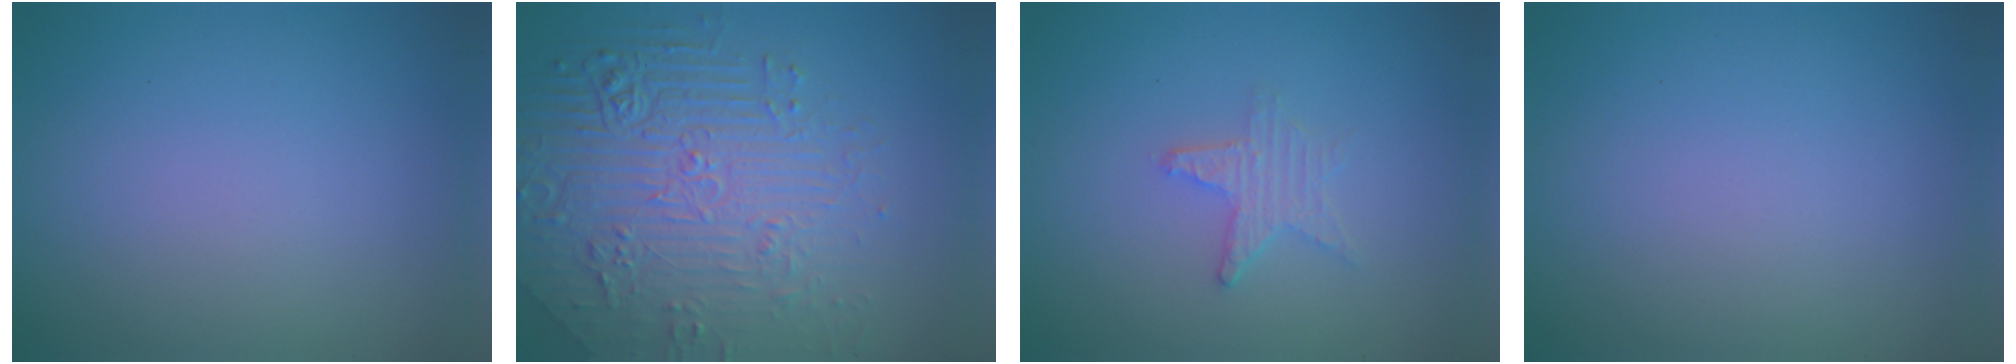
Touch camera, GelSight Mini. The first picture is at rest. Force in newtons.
{"total": 6.6, "press": 5.4, "slide": 3.8}
{"total": 2.1, "press": 2.0, "slide": 0.4}
{"total": 0.0}